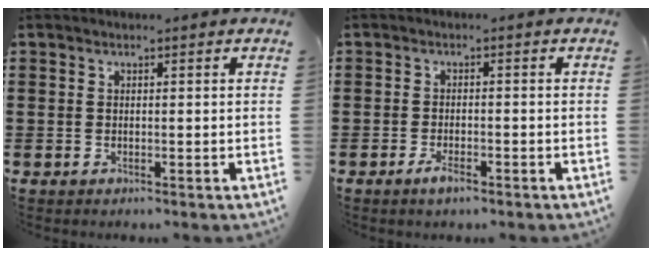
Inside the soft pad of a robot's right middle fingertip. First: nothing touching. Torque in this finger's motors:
{"motor_torque": [1.32, -0.45, 0.44, 0.15]}